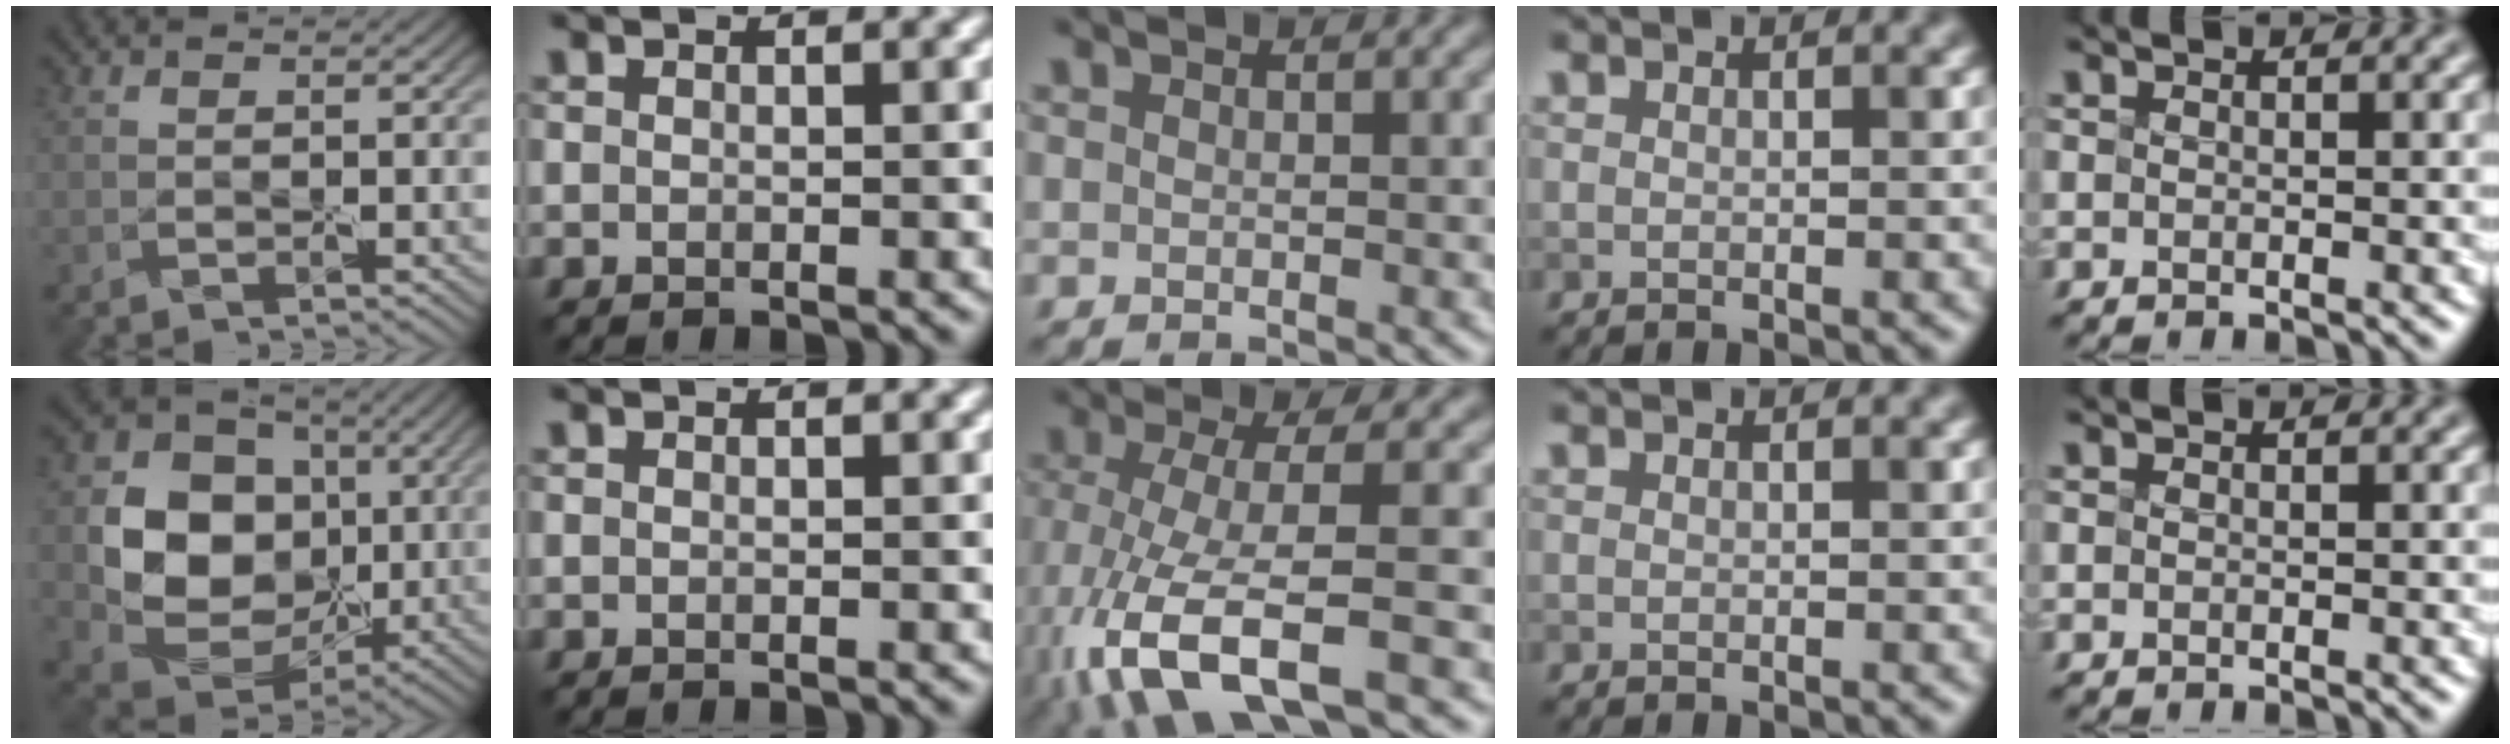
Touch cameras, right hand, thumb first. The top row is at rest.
{"thumb": {"total": 10.5, "force": [0.7, 9.1, 5.3], "torque": [-0.116, -0.001, 0.004]}, "middle": {"total": 9.7, "force": [-4.4, 3.0, 8.1], "torque": [-0.182, -0.017, -0.084]}}